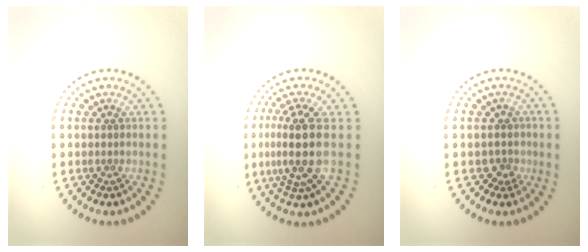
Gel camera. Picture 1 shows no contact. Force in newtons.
{"total": 4.1, "press": 3.2, "slide": 2.6}
{"total": 1.6, "press": 1.2, "slide": 1.0}